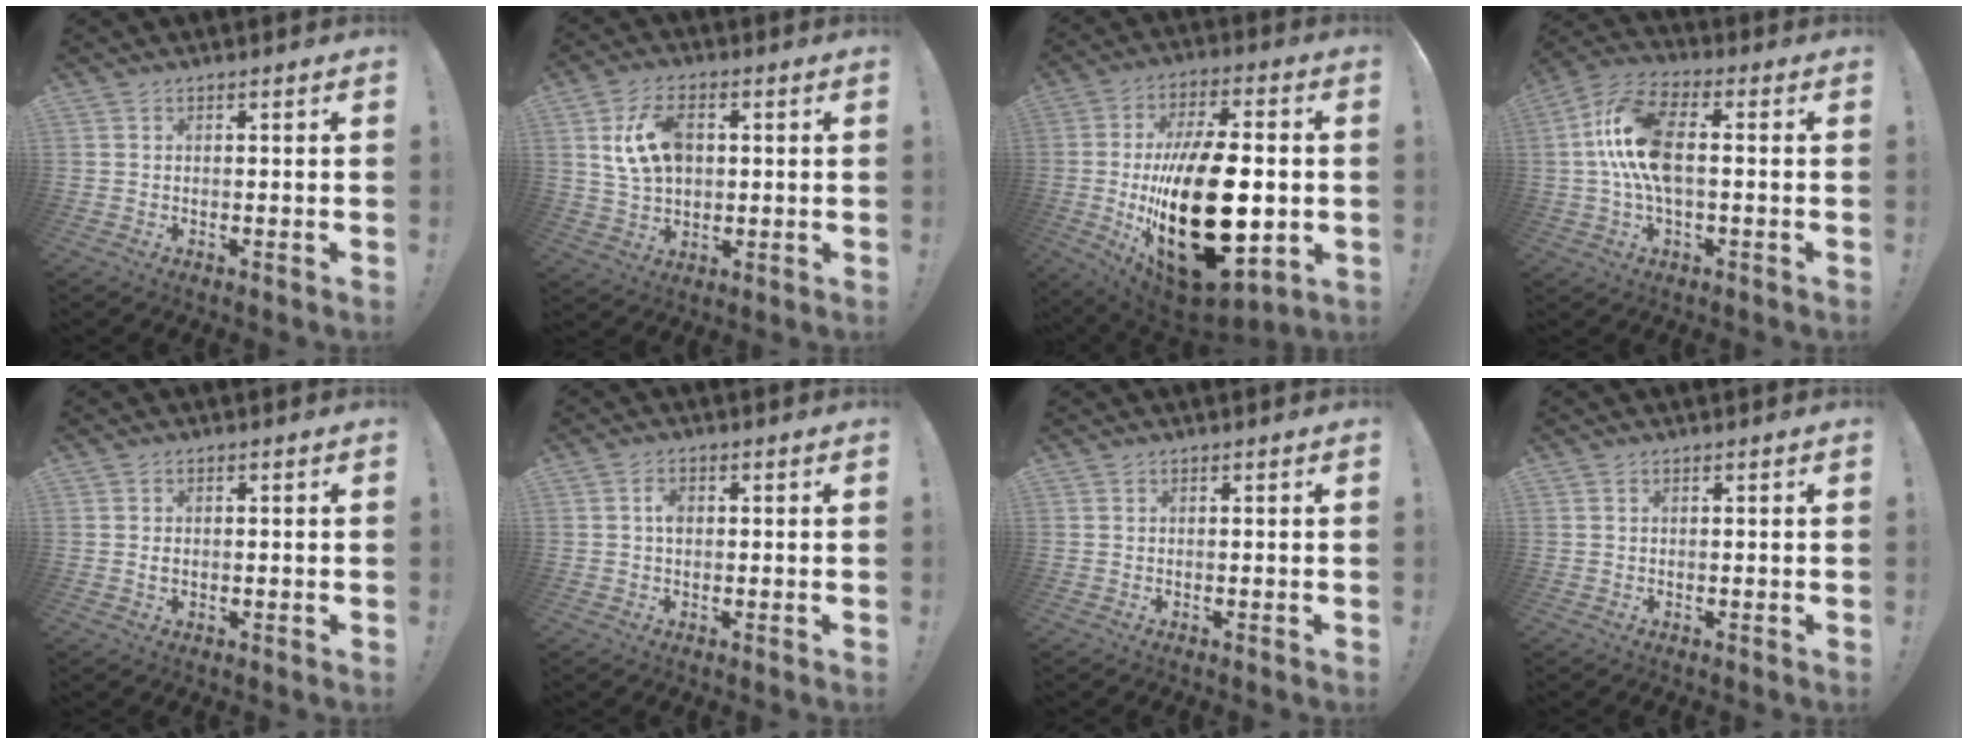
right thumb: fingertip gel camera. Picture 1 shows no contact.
{"total": 11.9, "force": [2.6, 7.9, 8.5], "torque": [-0.147, 0.009, 0.051]}
{"total": 32.8, "force": [-2.9, 16.2, 28.4], "torque": [-0.512, -0.002, -0.032]}
{"total": 14.9, "force": [0.2, 7.4, 13.0], "torque": [-0.260, 0.014, 0.005]}
{"total": 1.0, "force": [0.2, 1.0, 0.4], "torque": [0.001, 0.001, 0.001]}
{"total": 2.7, "force": [0.0, 2.0, 1.8], "torque": [-0.021, 0.004, -0.003]}
{"total": 0.0}
{"total": 0.0}